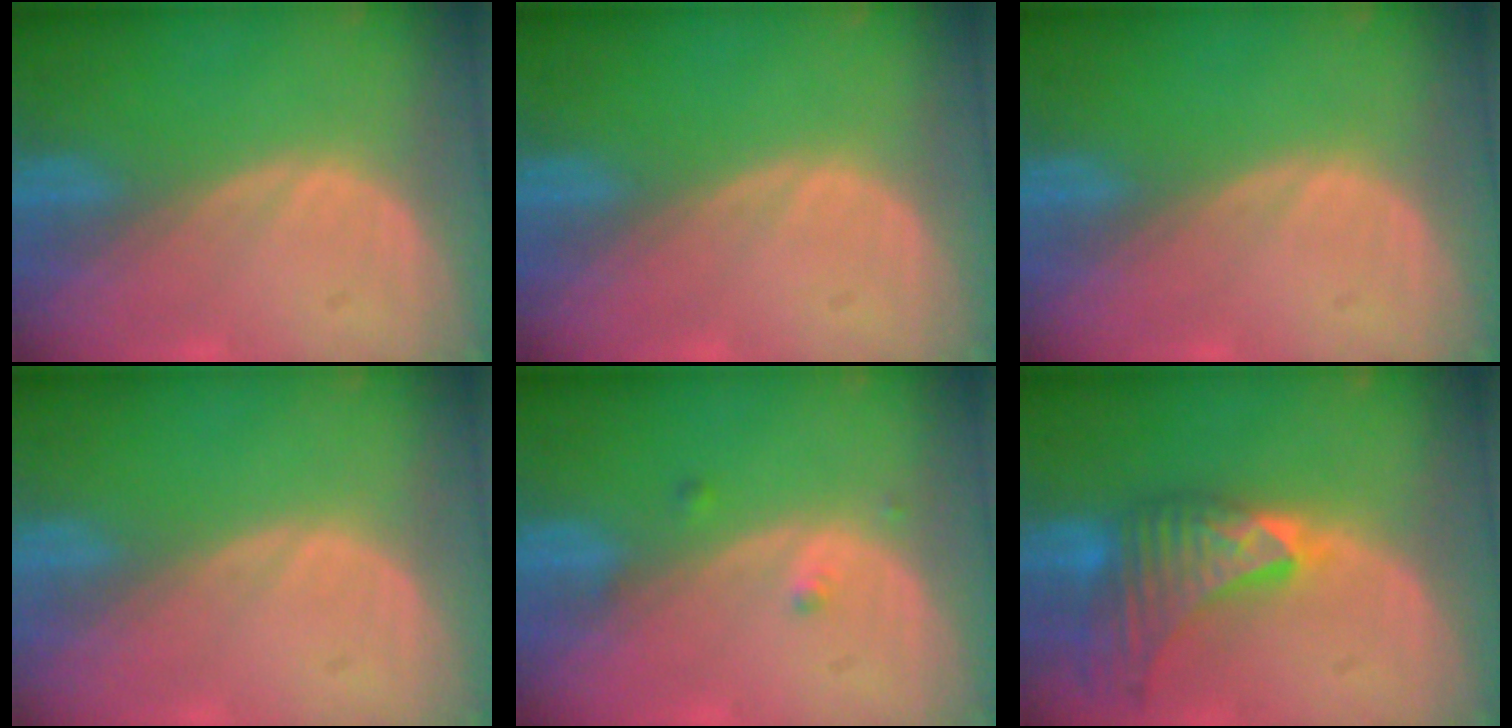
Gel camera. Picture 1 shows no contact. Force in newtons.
{"total": 0.0}
{"total": 0.0}
{"total": 0.0}
{"total": 1.3, "press": 1.3, "slide": 0.0}
{"total": 9.3, "press": 8.3, "slide": 4.3}